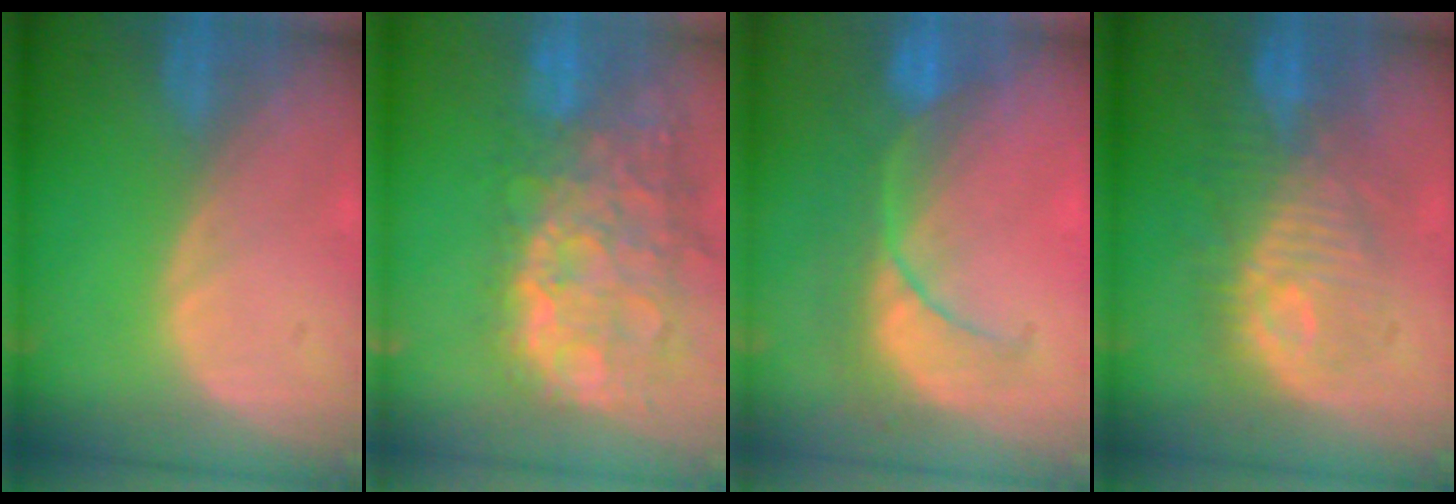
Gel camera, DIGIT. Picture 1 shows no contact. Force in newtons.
{"total": 15.0, "press": 12.2, "slide": 8.7}
{"total": 8.1, "press": 7.9, "slide": 1.6}
{"total": 9.7, "press": 9.7, "slide": 0.7}